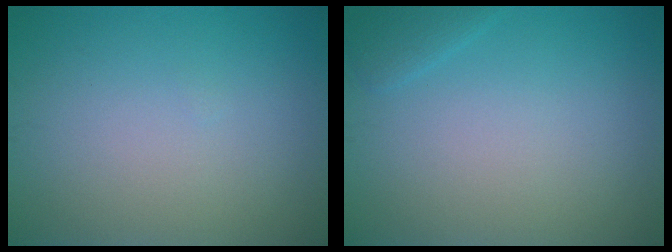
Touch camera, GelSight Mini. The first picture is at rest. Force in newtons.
{"total": 1.1, "press": 1.1, "slide": 0.1}